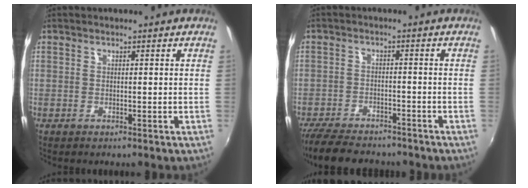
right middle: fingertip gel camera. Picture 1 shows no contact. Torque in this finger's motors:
{"motor_torque": [0.87, -1.27, 0.05, 0.03]}